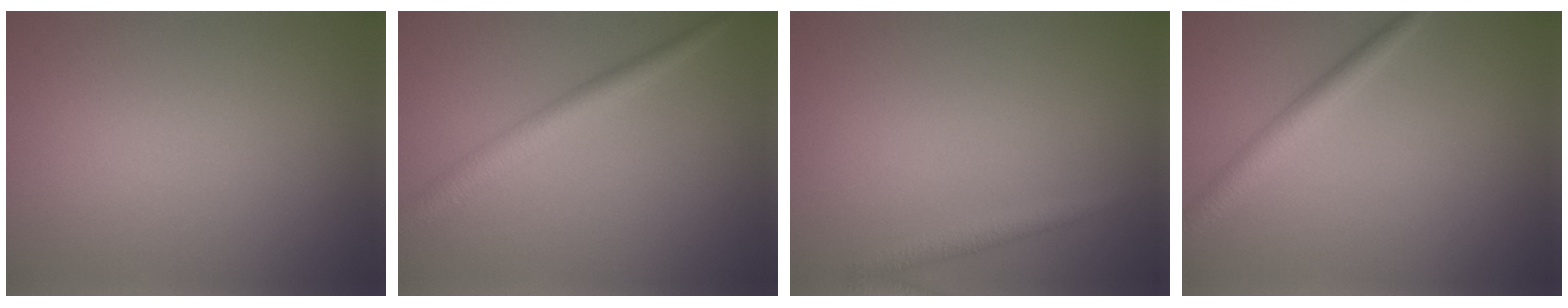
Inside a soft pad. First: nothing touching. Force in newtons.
{"total": 3.4, "press": 3.4, "slide": 0.1}
{"total": 1.4, "press": 1.4, "slide": 0.0}
{"total": 2.6, "press": 2.6, "slide": 0.1}